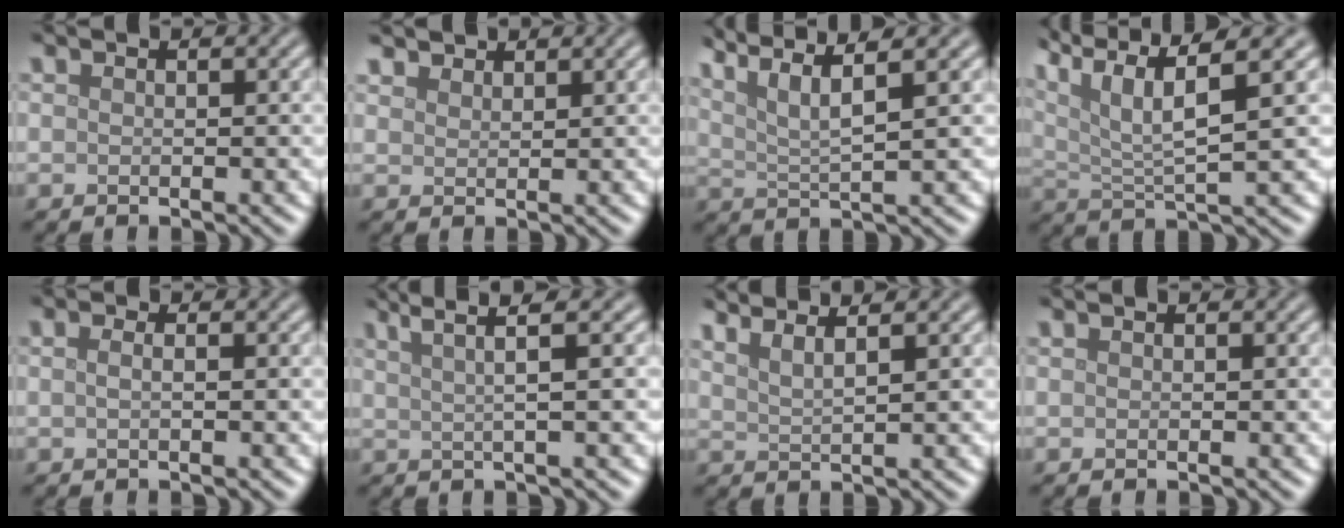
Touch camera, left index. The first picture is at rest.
{"total": 2.0, "force": [1.9, 0.6, 0.2], "torque": [-0.007, 0.003, 0.038]}
{"total": 6.8, "force": [4.5, 1.3, 4.9], "torque": [-0.082, 0.020, 0.066]}
{"total": 9.7, "force": [5.3, 2.6, 7.8], "torque": [-0.156, 0.020, 0.094]}
{"total": 1.3, "force": [0.3, 0.7, 1.1], "torque": [-0.010, -0.003, -0.009]}
{"total": 3.9, "force": [2.5, 0.4, 3.0], "torque": [-0.054, 0.009, 0.034]}
{"total": 4.0, "force": [3.1, 1.2, 2.2], "torque": [-0.015, 0.021, 0.025]}
{"total": 0.0}